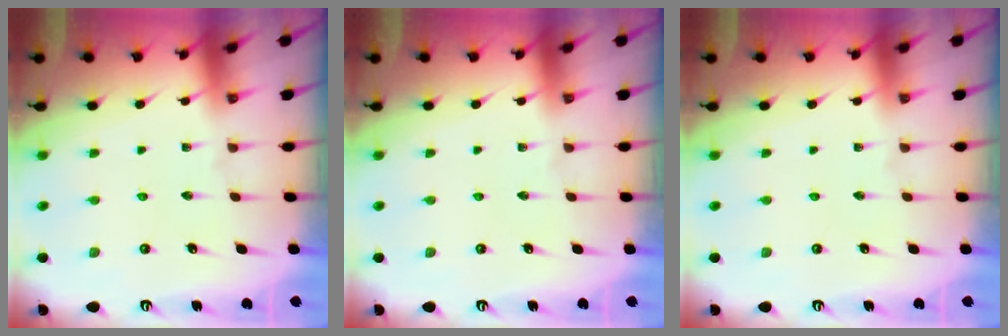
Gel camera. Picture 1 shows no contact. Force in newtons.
{"total": 0.0}
{"total": 0.0}